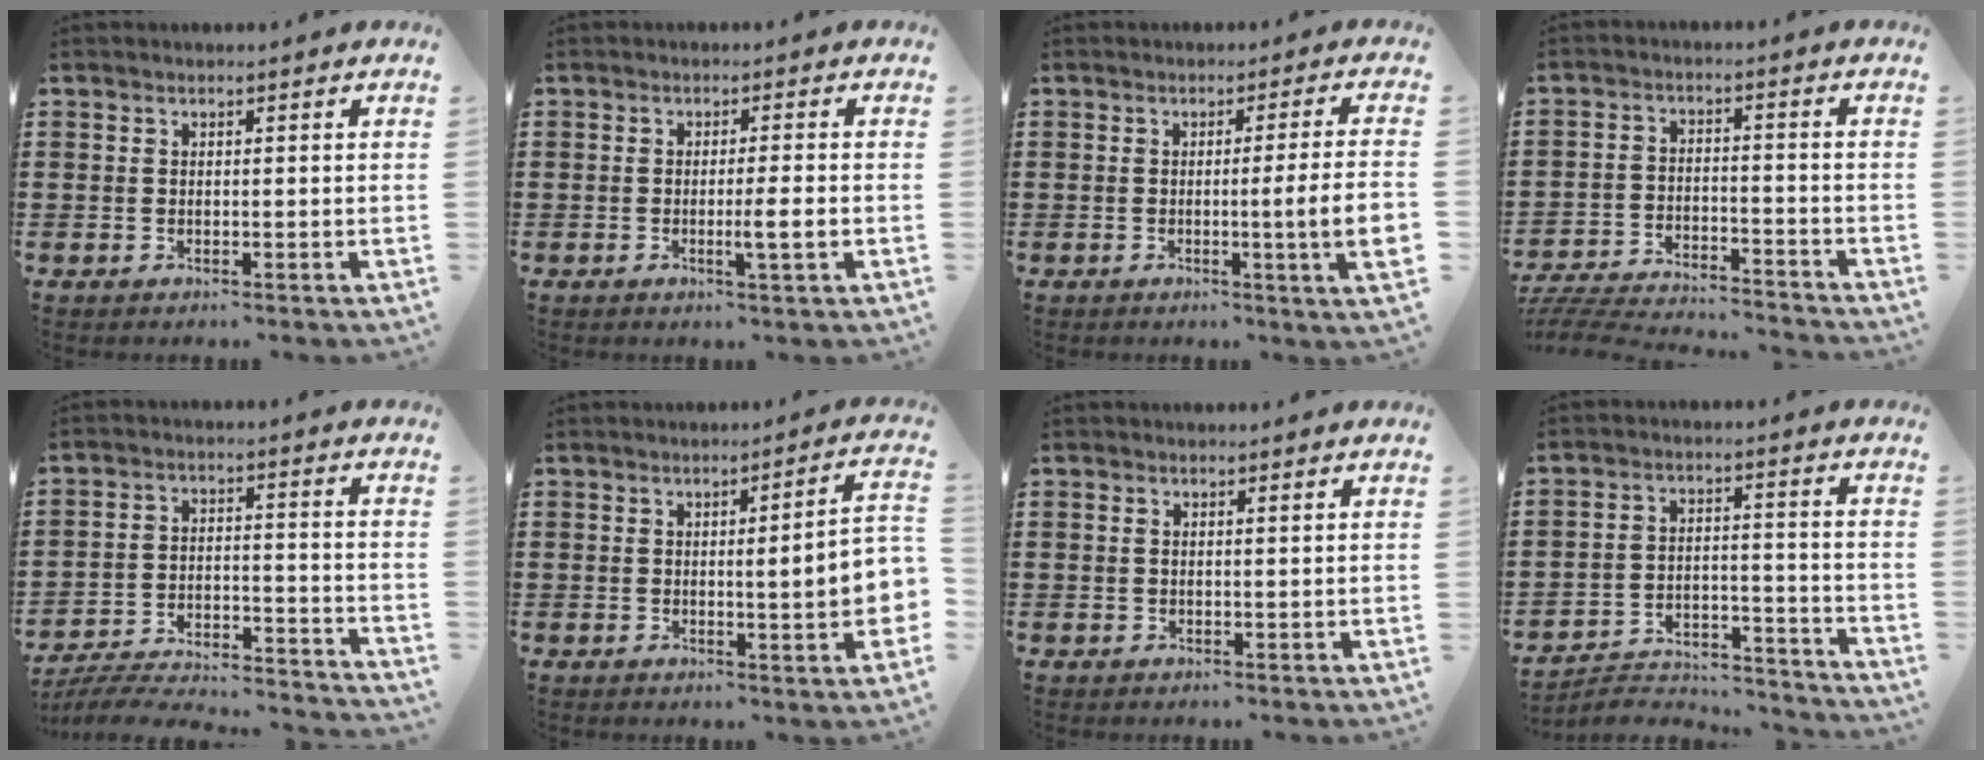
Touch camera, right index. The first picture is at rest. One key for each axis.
{"total": 3.4, "fx": -0.9, "fy": -0.2, "fz": 3.3, "tx": -0.054, "ty": -0.010, "tz": -0.017}
{"total": 7.0, "fx": -0.8, "fy": -0.4, "fz": 6.9, "tx": -0.109, "ty": -0.017, "tz": -0.016}
{"total": 5.8, "fx": -5.7, "fy": 0.1, "fz": 1.0, "tx": -0.029, "ty": -0.001, "tz": -0.116}
{"total": 4.9, "fx": -4.7, "fy": 0.6, "fz": 1.4, "tx": -0.031, "ty": -0.005, "tz": -0.098}
{"total": 6.2, "fx": -0.3, "fy": 0.5, "fz": 6.2, "tx": -0.090, "ty": -0.015, "tz": -0.009}
{"total": 0.7, "fx": 0.3, "fy": 0.1, "fz": 0.7, "tx": -0.014, "ty": 0.000, "tz": 0.005}
{"total": 5.1, "fx": -4.9, "fy": 1.1, "fz": 0.9, "tx": -0.015, "ty": 0.012, "tz": -0.098}